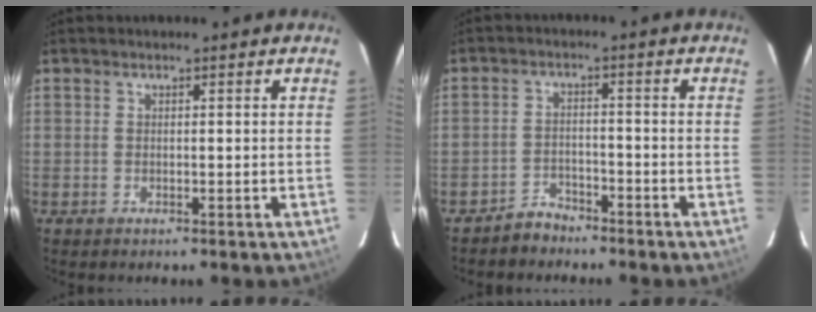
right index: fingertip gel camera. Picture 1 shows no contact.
{"total": 3.7, "force": [-3.3, 1.8, 0.0], "torque": [-0.010, 0.012, -0.057]}